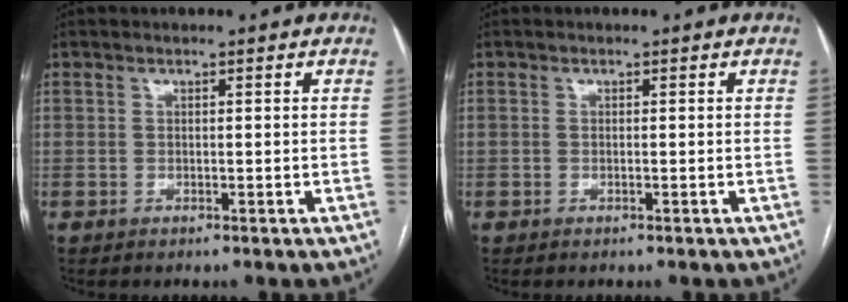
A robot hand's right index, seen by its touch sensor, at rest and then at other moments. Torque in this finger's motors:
{"motor_torque": [0.05, 0.03, -0.02, 0.00]}